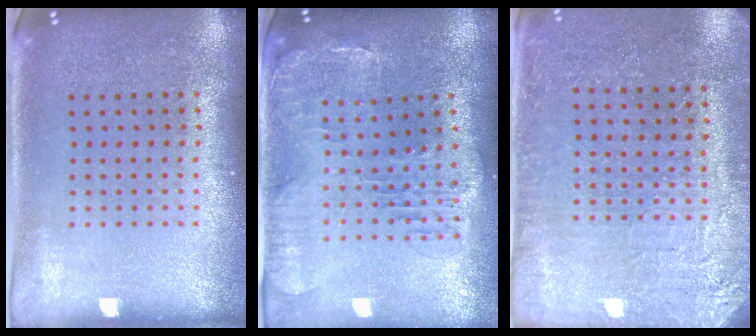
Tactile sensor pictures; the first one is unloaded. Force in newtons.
{"total": 1.4, "press": 1.4, "slide": 0.4}
{"total": 2.9, "press": 2.8, "slide": 0.5}